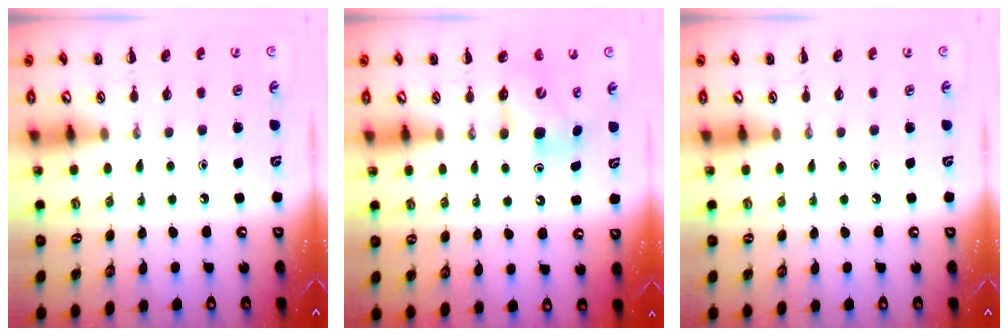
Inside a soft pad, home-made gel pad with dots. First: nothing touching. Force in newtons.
{"total": 7.3, "press": 7.2, "slide": 1.2}
{"total": 0.0}